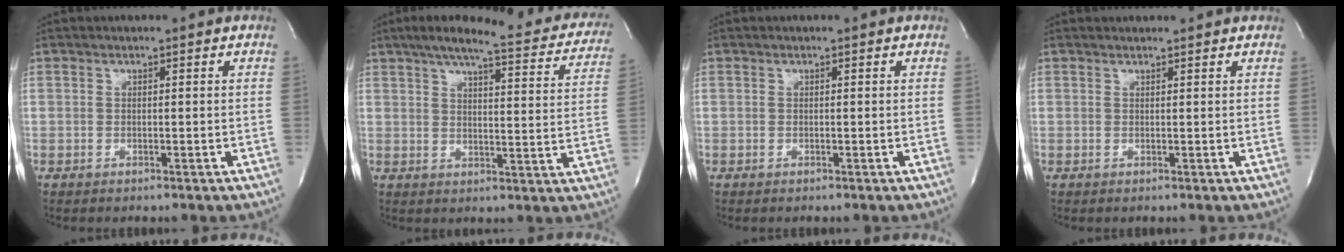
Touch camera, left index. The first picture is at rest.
{"total": 22.1, "force": [18.5, 4.2, 11.2], "torque": [-0.157, -0.007, 0.217]}
{"total": 0.0}
{"total": 1.7, "force": [1.7, 0.1, 0.1], "torque": [-0.011, 0.010, 0.025]}